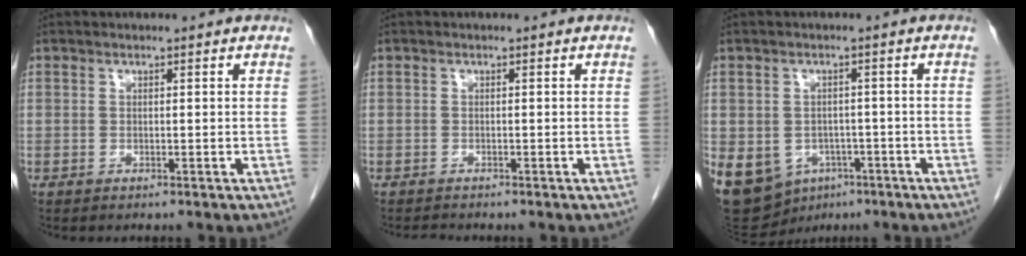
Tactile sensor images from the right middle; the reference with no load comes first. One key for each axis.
{"total": 1.0, "fx": -1.0, "fy": 0.1, "fz": 0.1, "tx": -0.008, "ty": -0.004, "tz": -0.015}
{"total": 19.9, "fx": -8.3, "fy": 15.8, "fz": 8.8, "tx": -0.265, "ty": -0.006, "tz": -0.104}